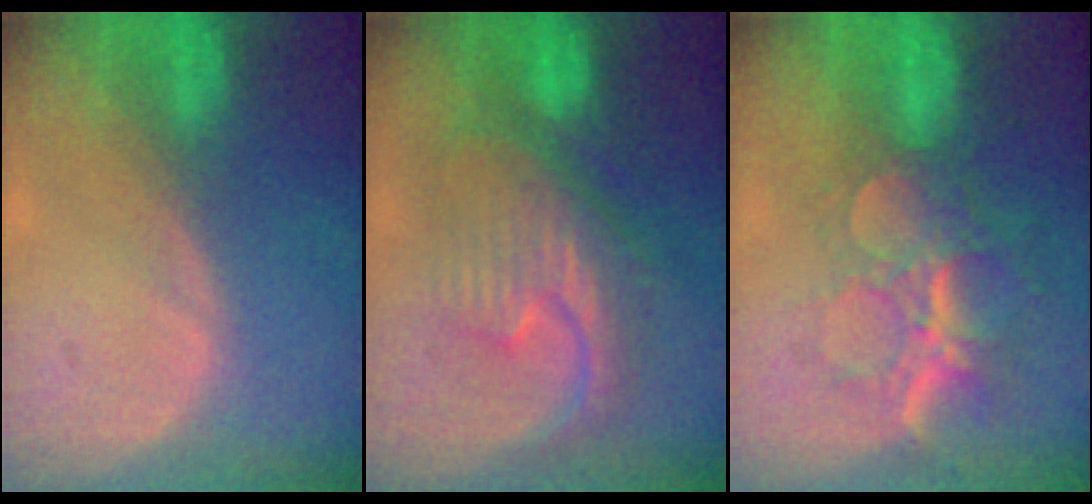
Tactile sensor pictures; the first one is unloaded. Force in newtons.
{"total": 9.0, "press": 8.9, "slide": 0.5}
{"total": 9.1, "press": 7.7, "slide": 4.8}